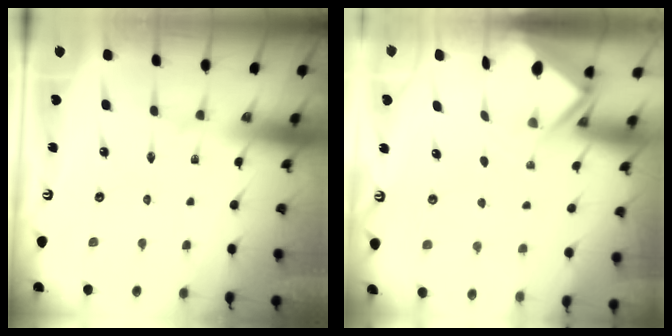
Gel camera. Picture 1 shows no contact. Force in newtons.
{"total": 3.0, "press": 3.0, "slide": 0.3}